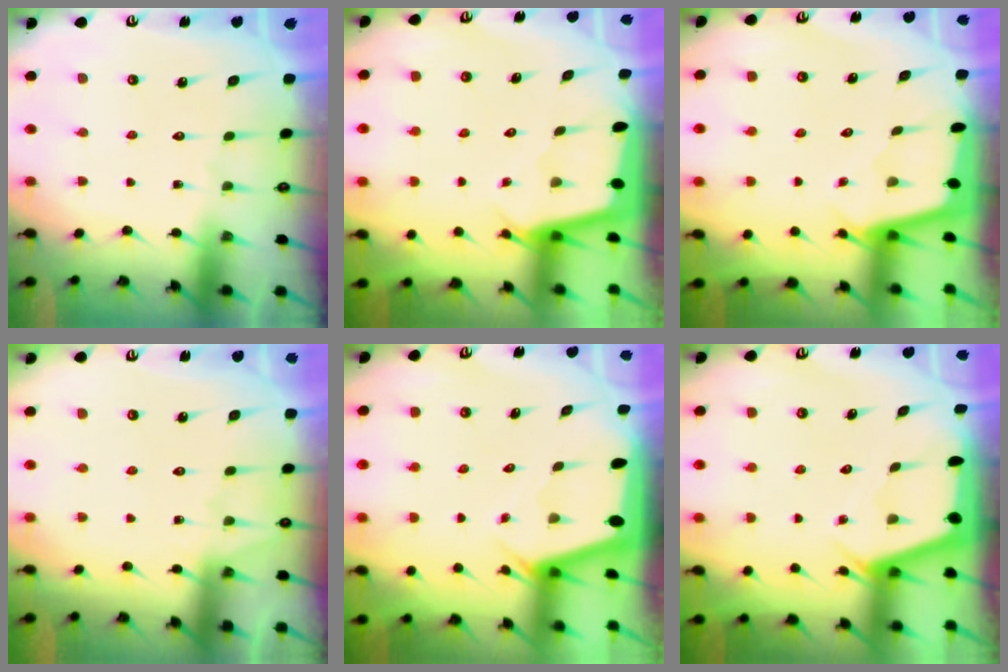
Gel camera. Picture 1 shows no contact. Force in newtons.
{"total": 2.4, "press": 2.4, "slide": 0.1}
{"total": 1.9, "press": 1.9, "slide": 0.2}
{"total": 6.6, "press": 6.5, "slide": 0.7}
{"total": 2.5, "press": 2.5, "slide": 0.2}
{"total": 2.5, "press": 2.5, "slide": 0.3}